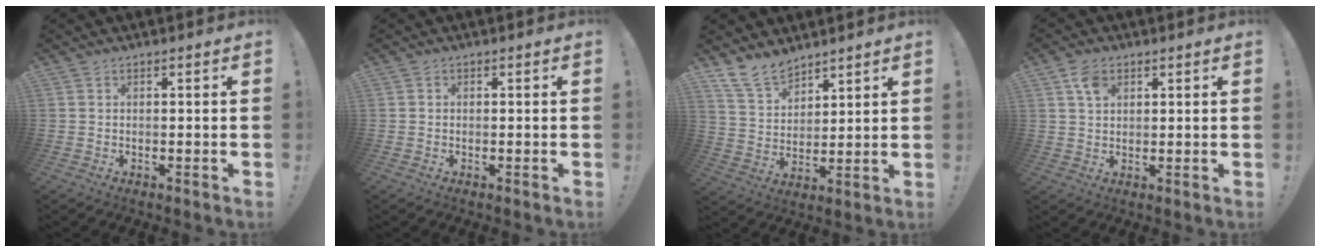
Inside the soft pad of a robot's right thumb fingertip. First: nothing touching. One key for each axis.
{"total": 0.5, "fx": -0.2, "fy": 0.4, "fz": 0.1, "tx": -0.001, "ty": 0.001, "tz": -0.004}
{"total": 11.1, "fx": 9.2, "fy": 5.4, "fz": 3.2, "tx": -0.058, "ty": -0.065, "tz": 0.181}
{"total": 4.7, "fx": 2.4, "fy": 3.2, "fz": 2.5, "tx": -0.032, "ty": -0.008, "tz": 0.042}